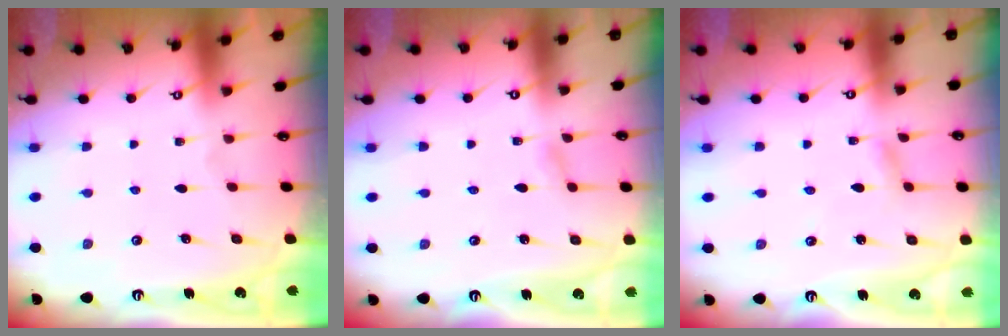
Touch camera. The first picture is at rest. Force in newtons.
{"total": 2.0, "press": 2.0, "slide": 0.2}
{"total": 2.1, "press": 2.1, "slide": 0.1}